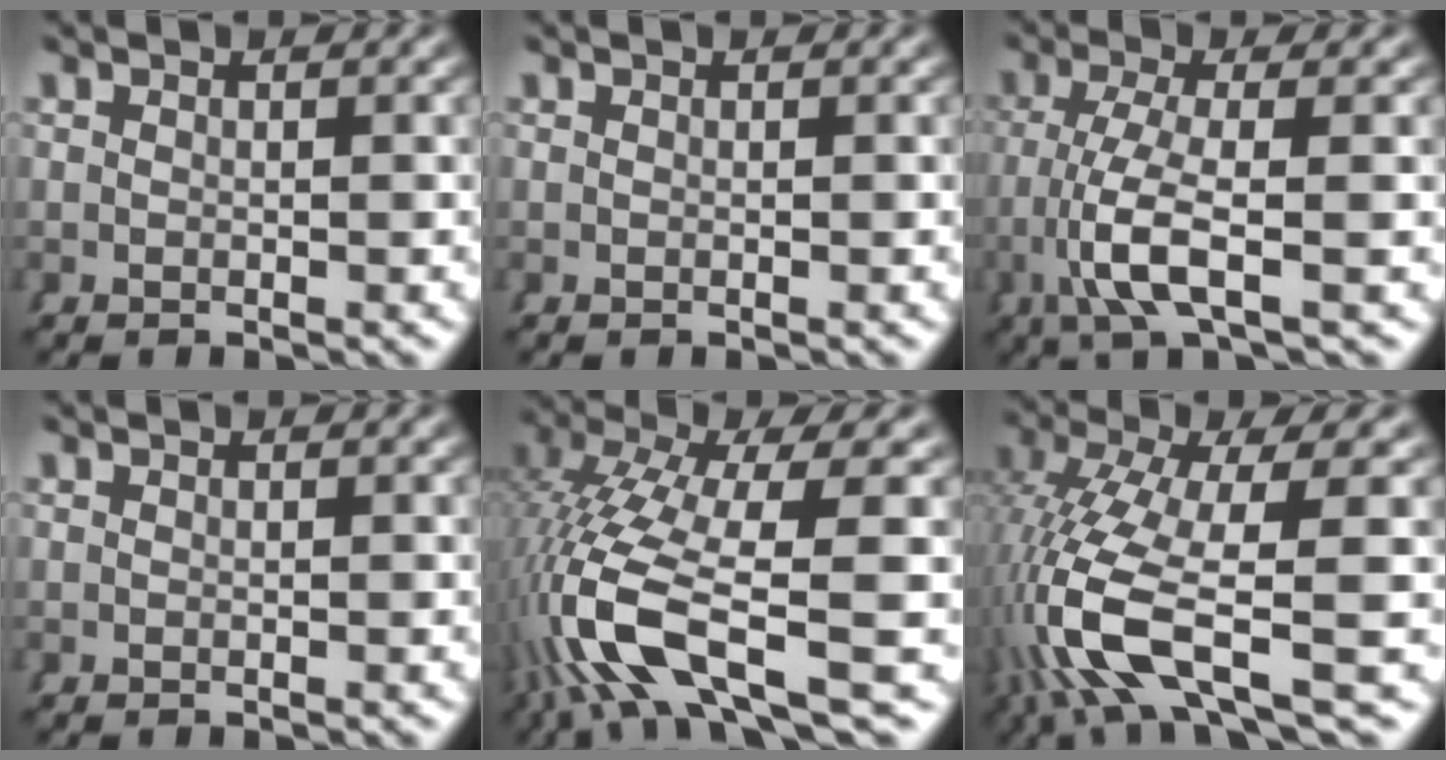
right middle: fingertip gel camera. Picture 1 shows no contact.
{"total": 0.0}
{"total": 5.2, "force": [-0.8, 1.1, 5.0], "torque": [-0.118, -0.017, -0.002]}
{"total": 0.0}
{"total": 9.1, "force": [-2.0, 4.0, 7.9], "torque": [-0.177, -0.034, -0.016]}
{"total": 8.6, "force": [-2.2, 2.9, 7.8], "torque": [-0.175, -0.033, -0.014]}